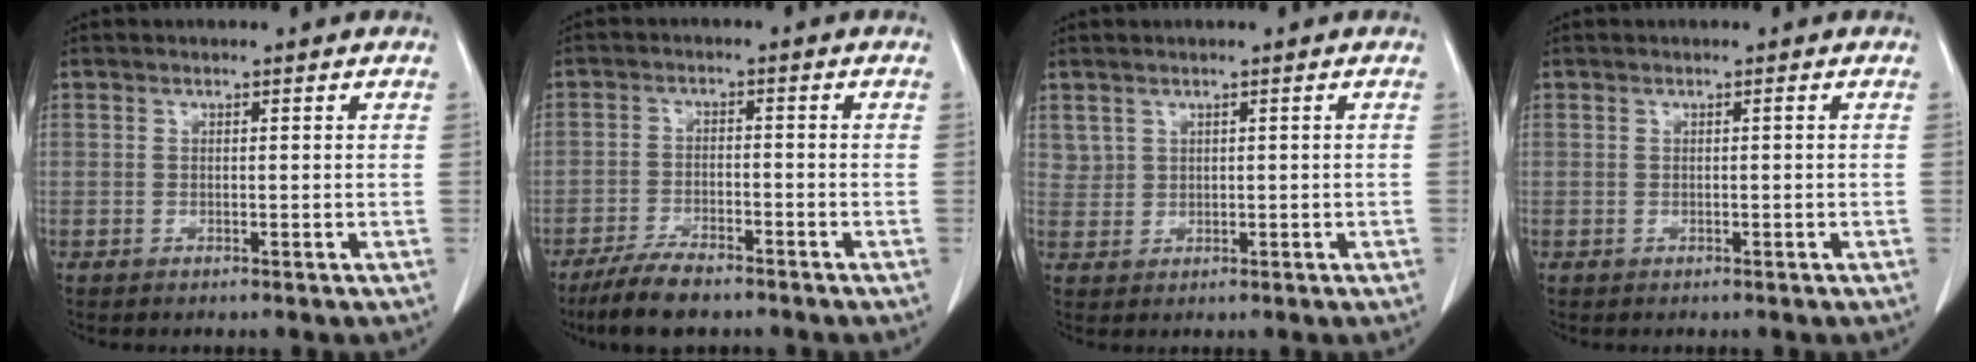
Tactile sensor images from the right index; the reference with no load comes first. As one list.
[{"total": 6.8, "force": [-5.5, 2.0, 3.6], "torque": [-0.070, -0.011, -0.099]}, {"total": 1.7, "force": [1.1, 1.4, 0.1], "torque": [0.011, 0.005, 0.016]}, {"total": 0.0}]